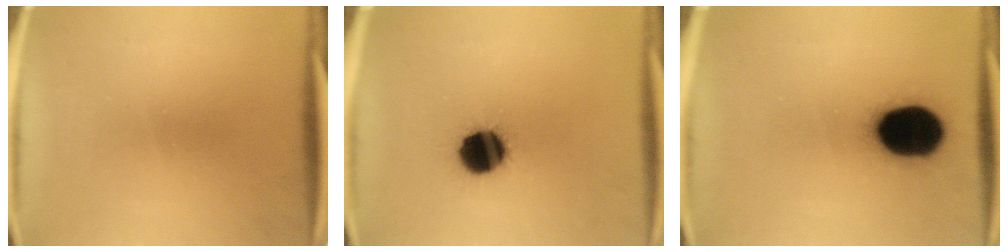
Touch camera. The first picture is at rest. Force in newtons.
{"total": 12.1}
{"total": 19.6}